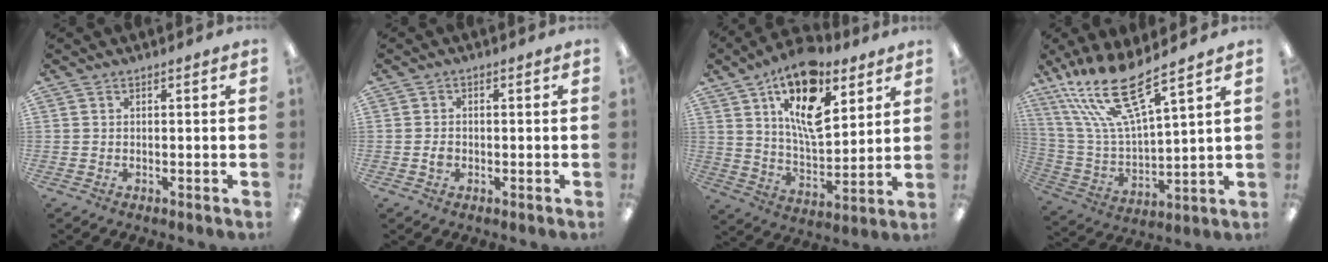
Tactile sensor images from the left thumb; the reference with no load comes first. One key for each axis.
{"total": 1.7, "fx": -0.4, "fy": 1.4, "fz": 0.8, "tx": -0.014, "ty": 0.004, "tz": -0.008}
{"total": 18.7, "fx": 10.6, "fy": 8.5, "fz": 12.8, "tx": -0.198, "ty": -0.044, "tz": 0.177}
{"total": 18.5, "fx": 12.8, "fy": 4.7, "fz": 12.4, "tx": -0.262, "ty": -0.071, "tz": 0.222}